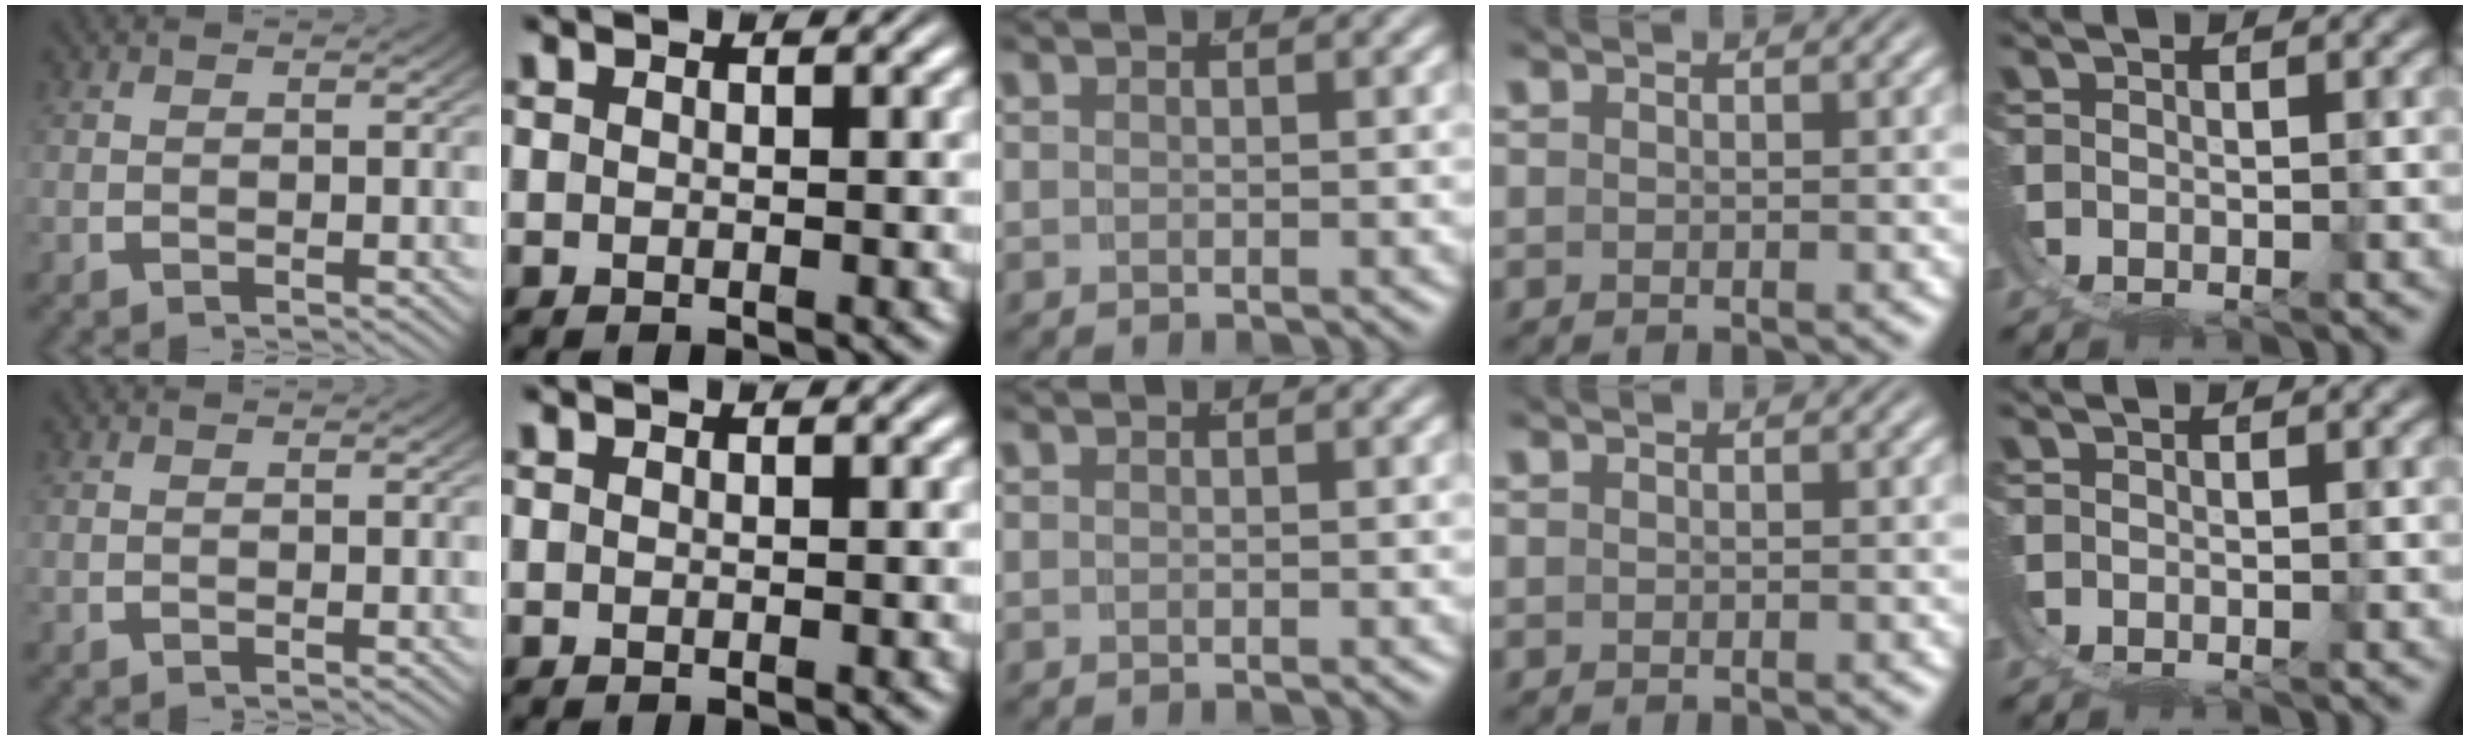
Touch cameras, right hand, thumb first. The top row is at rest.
{}